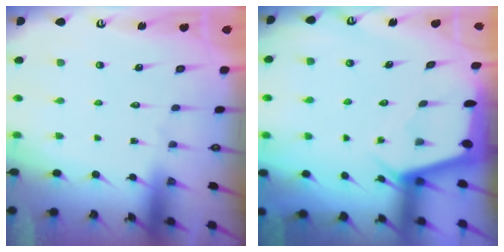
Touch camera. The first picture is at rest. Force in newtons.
{"total": 2.4, "press": 2.4, "slide": 0.2}